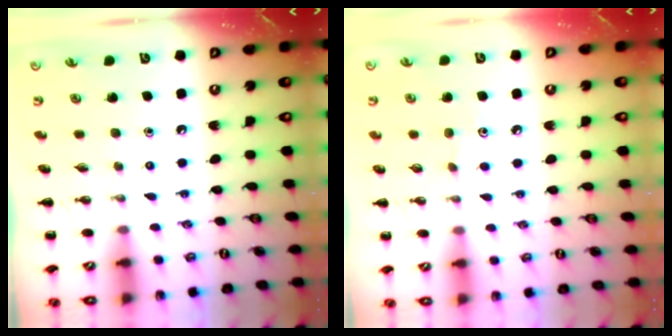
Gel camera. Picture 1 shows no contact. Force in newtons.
{"total": 3.8, "press": 3.6, "slide": 1.2}